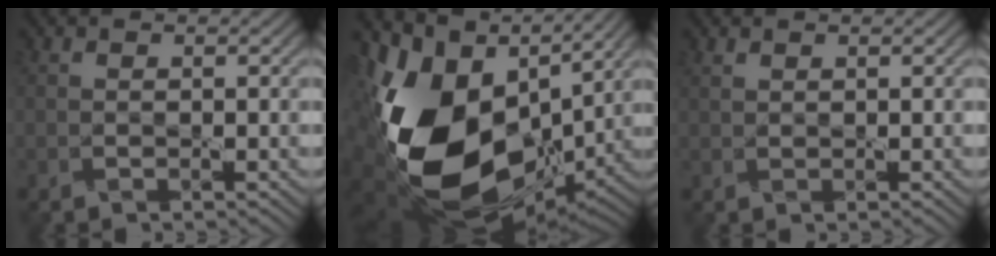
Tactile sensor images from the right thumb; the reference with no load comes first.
{"total": 19.9, "force": [-0.4, 12.7, 15.4], "torque": [-0.335, -0.027, 0.003]}
{"total": 0.8, "force": [0.6, 0.3, 0.3], "torque": [-0.015, 0.000, 0.016]}